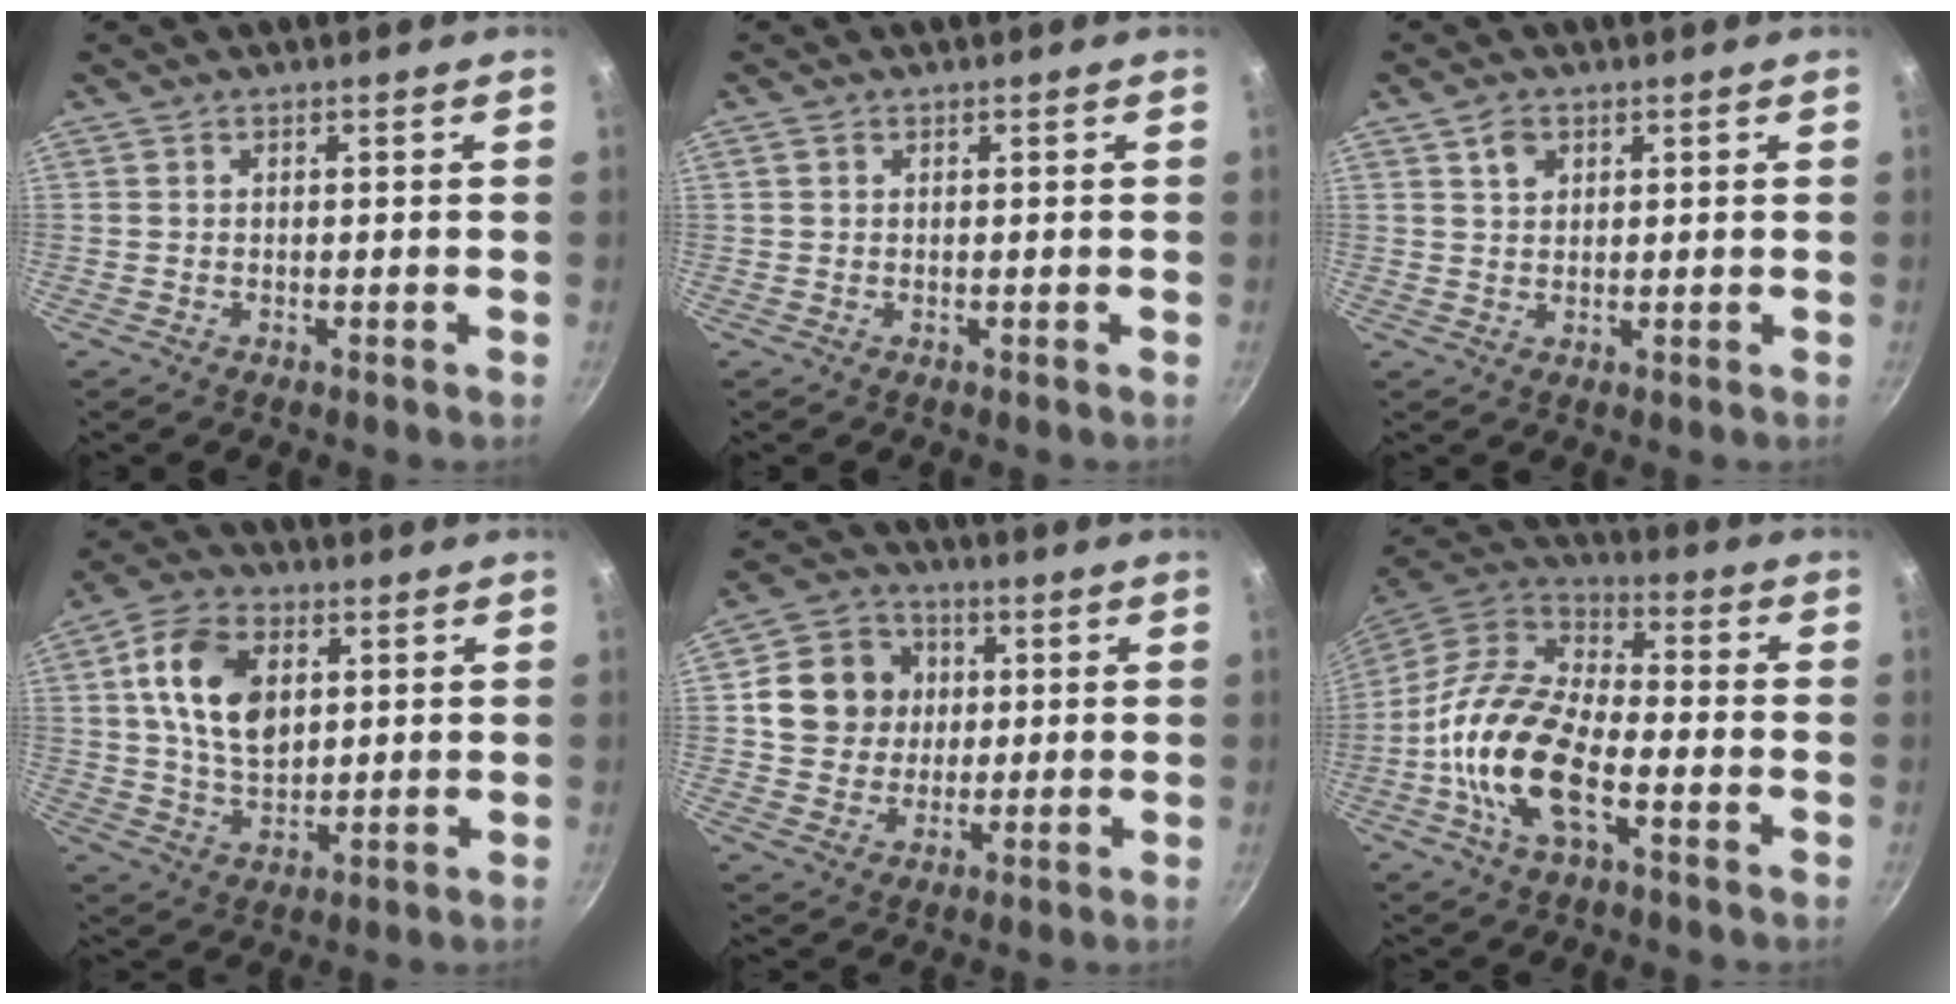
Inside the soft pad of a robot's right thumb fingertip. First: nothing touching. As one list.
[{"total": 0.9, "force": [0.4, 0.7, 0.4], "torque": [-0.007, 0.002, 0.005]}, {"total": 3.1, "force": [1.5, 2.2, 1.6], "torque": [-0.019, -0.003, 0.028]}, {"total": 13.6, "force": [3.3, 8.9, 9.8], "torque": [-0.157, -0.006, 0.059]}, {"total": 12.1, "force": [2.2, 10.9, 4.8], "torque": [-0.057, 0.013, 0.033]}, {"total": 17.8, "force": [-5.2, 8.6, 14.7], "torque": [-0.269, 0.037, -0.115]}]